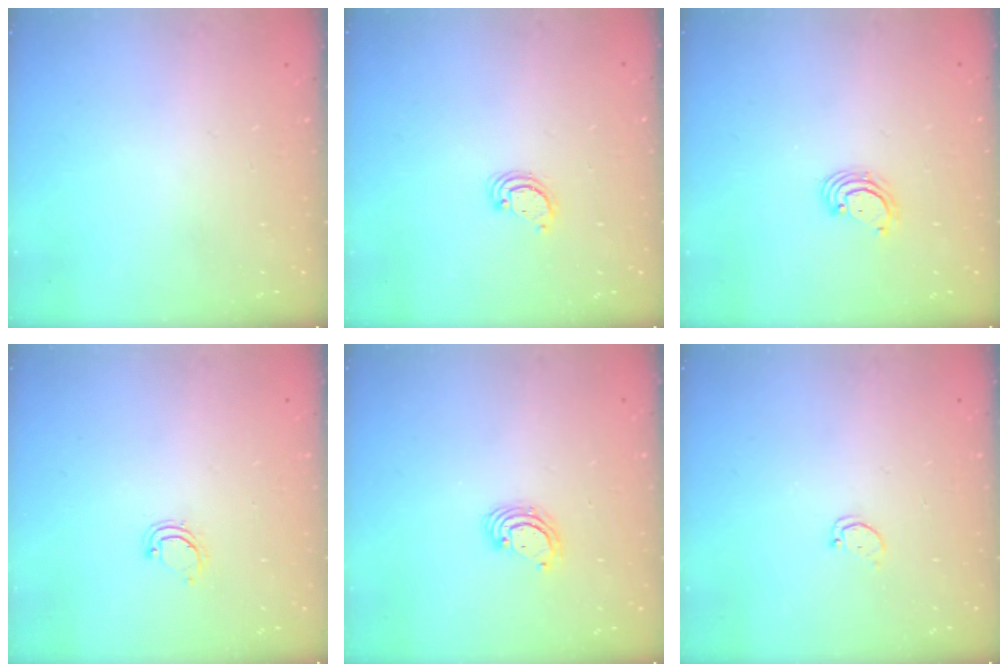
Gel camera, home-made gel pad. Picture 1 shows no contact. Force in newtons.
{"total": 2.3, "press": 2.3, "slide": 0.2}
{"total": 2.4, "press": 2.4, "slide": 0.2}
{"total": 3.9, "press": 3.9, "slide": 0.3}
{"total": 4.0, "press": 3.9, "slide": 0.2}
{"total": 1.7, "press": 1.7, "slide": 0.2}